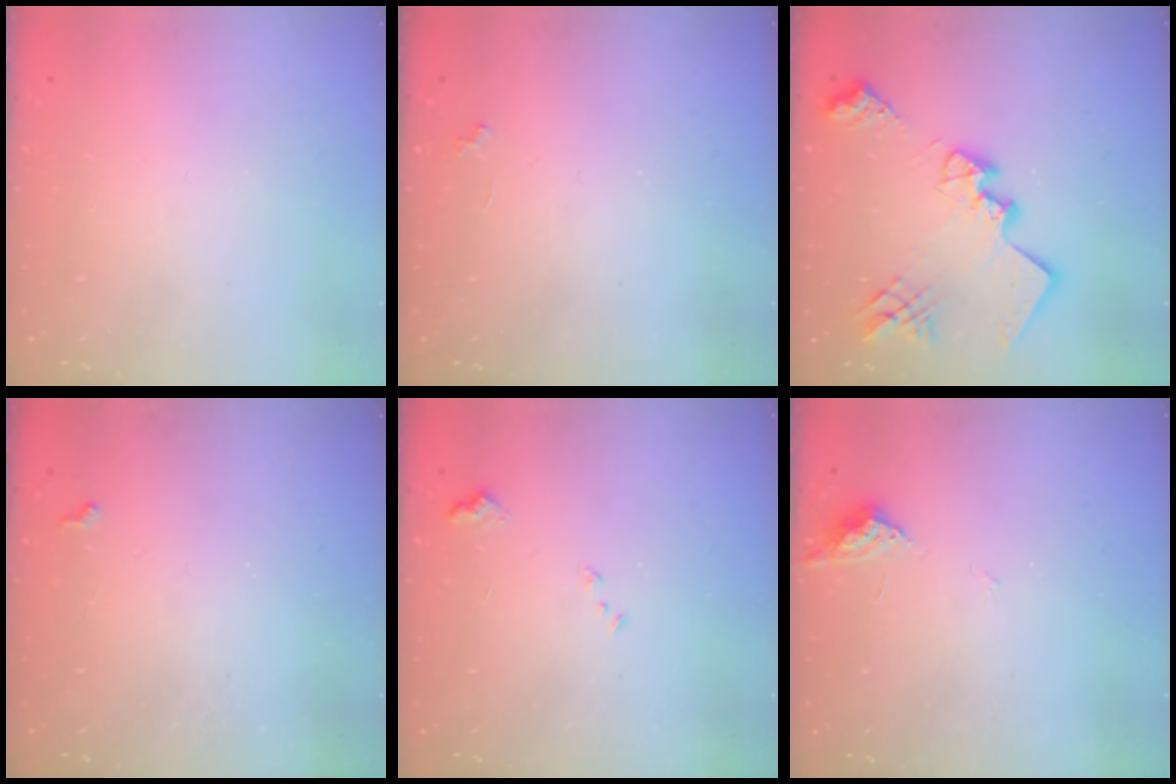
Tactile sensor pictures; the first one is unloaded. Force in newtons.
{"total": 2.3, "press": 2.3, "slide": 0.4}
{"total": 21.4, "press": 21.4, "slide": 1.0}
{"total": 4.1, "press": 4.0, "slide": 0.7}
{"total": 7.7, "press": 7.7, "slide": 0.8}
{"total": 4.3, "press": 4.2, "slide": 0.6}